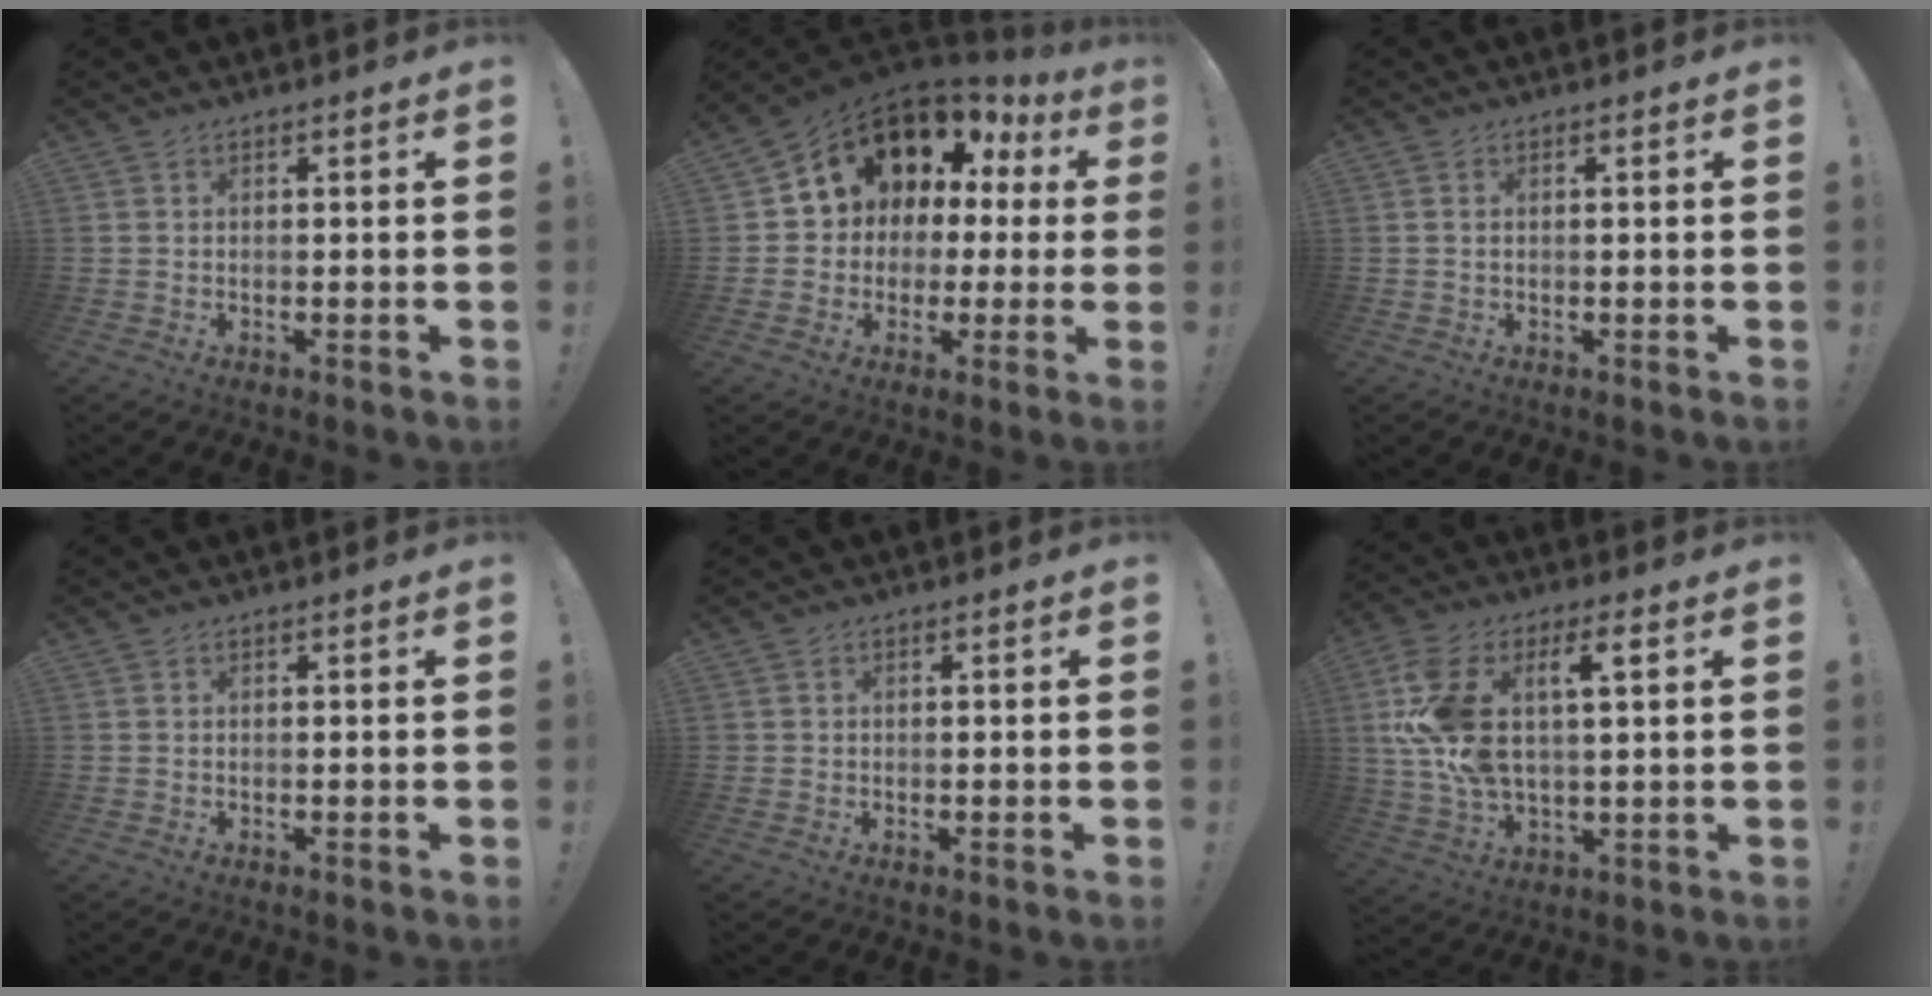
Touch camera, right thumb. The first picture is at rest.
{"total": 10.8, "force": [5.7, 8.2, 4.3], "torque": [-0.070, -0.051, 0.114]}
{"total": 0.7, "force": [0.1, 0.5, 0.5], "torque": [-0.019, 0.005, 0.004]}
{"total": 0.0}
{"total": 0.8, "force": [0.2, 0.7, 0.0], "torque": [0.000, 0.003, 0.003]}
{"total": 15.8, "force": [4.5, 7.9, 13.0], "torque": [-0.256, -0.006, 0.075]}